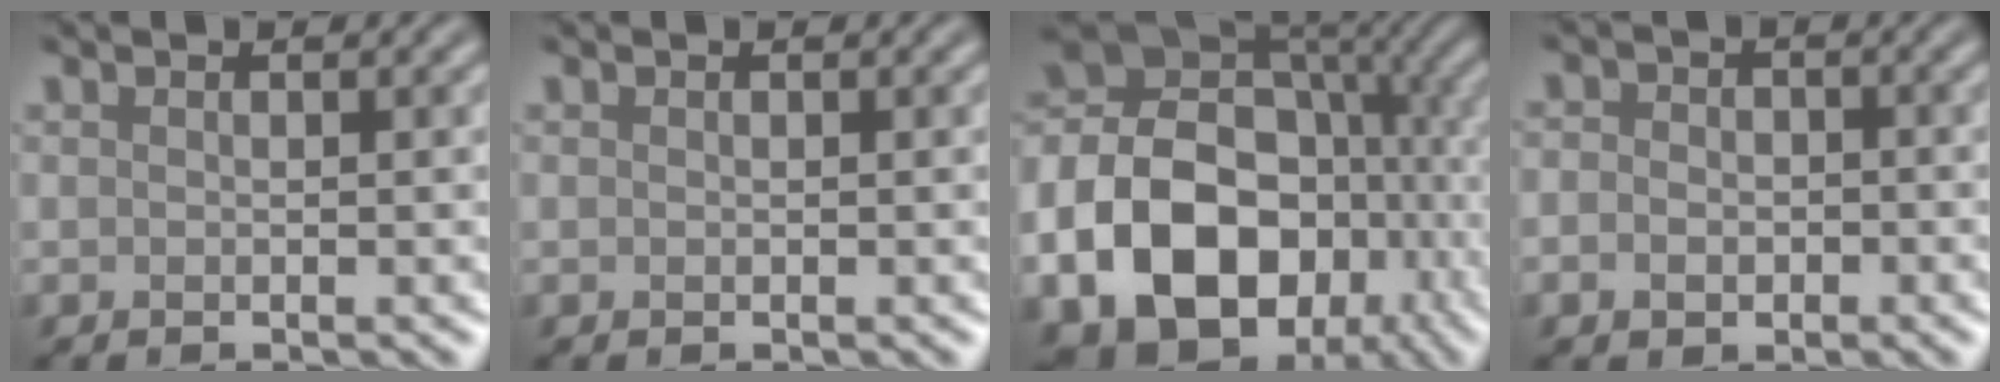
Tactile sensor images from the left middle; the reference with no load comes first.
{"total": 0.0}
{"total": 20.7, "force": [-5.7, 16.0, 11.7], "torque": [-0.237, -0.013, -0.101]}
{"total": 2.6, "force": [-0.5, 2.2, 1.2], "torque": [-0.009, 0.000, -0.018]}